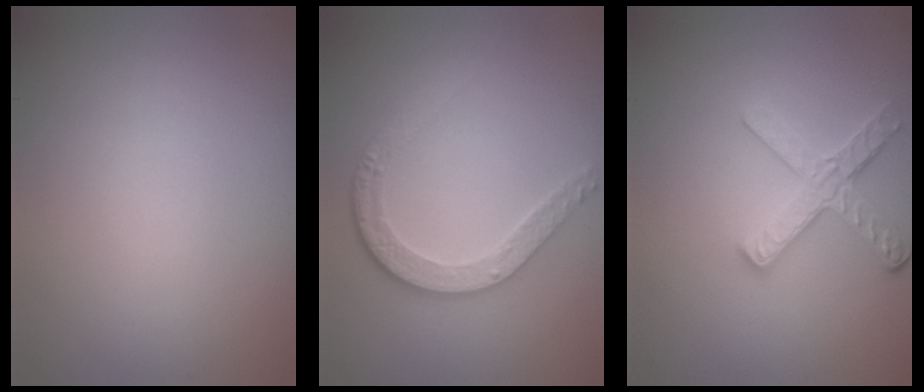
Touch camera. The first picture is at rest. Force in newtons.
{"total": 3.8, "press": 2.9, "slide": 2.5}
{"total": 3.4, "press": 3.1, "slide": 1.3}